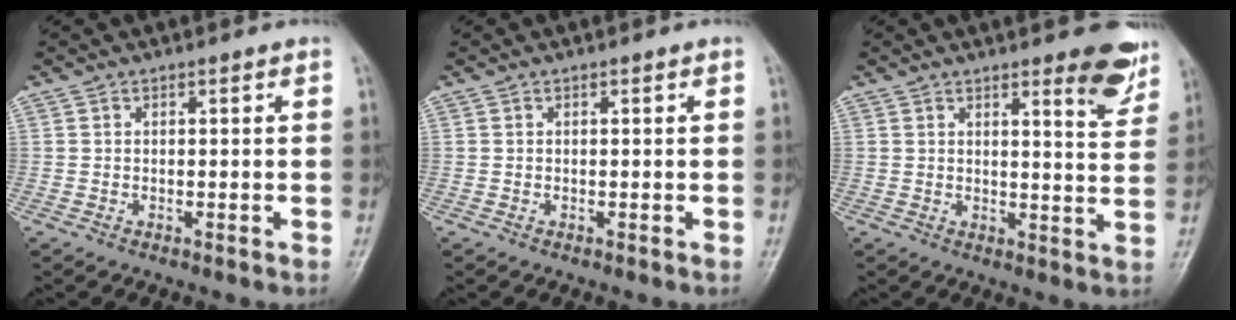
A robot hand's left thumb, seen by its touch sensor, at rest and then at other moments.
{"total": 0.0}
{"total": 8.0, "force": [5.2, 2.0, 5.7], "torque": [-0.047, -0.033, 0.062]}